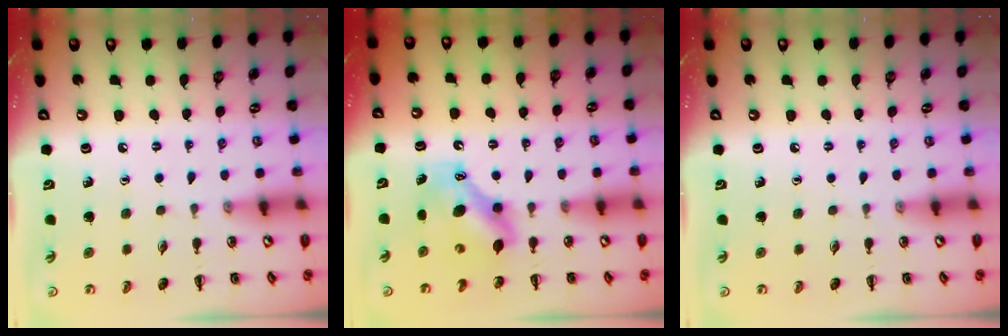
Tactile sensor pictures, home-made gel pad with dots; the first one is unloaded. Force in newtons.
{"total": 8.4, "press": 8.3, "slide": 1.4}
{"total": 0.0}